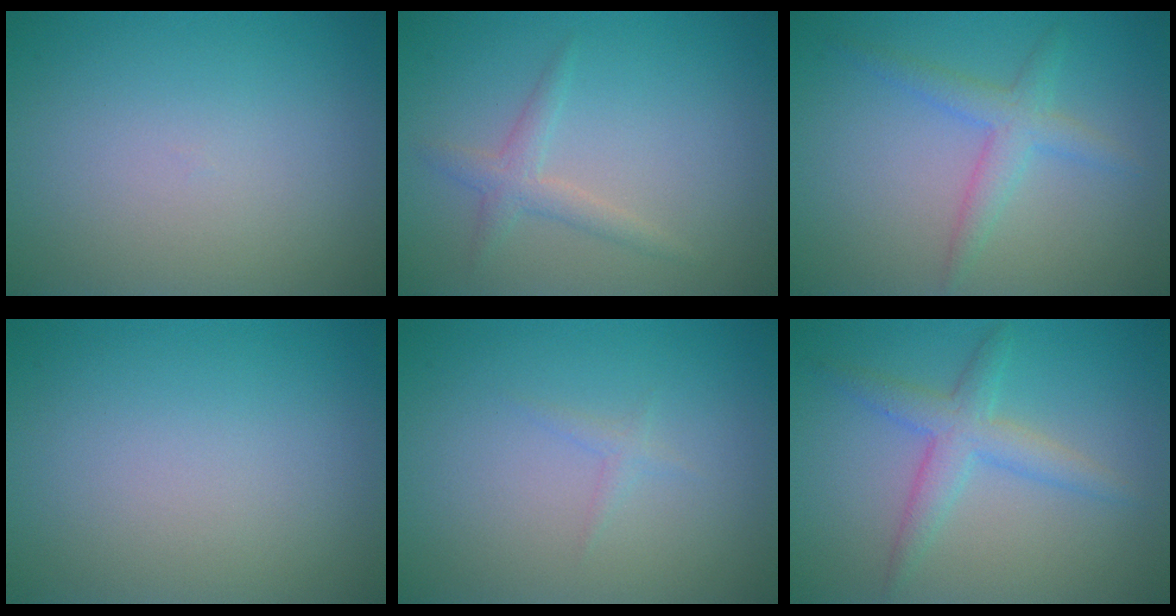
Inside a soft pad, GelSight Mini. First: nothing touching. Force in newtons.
{"total": 1.9, "press": 1.9, "slide": 0.1}
{"total": 2.7, "press": 2.7, "slide": 0.0}
{"total": 0.0}
{"total": 0.7, "press": 0.7, "slide": 0.0}
{"total": 3.2, "press": 3.2, "slide": 0.1}